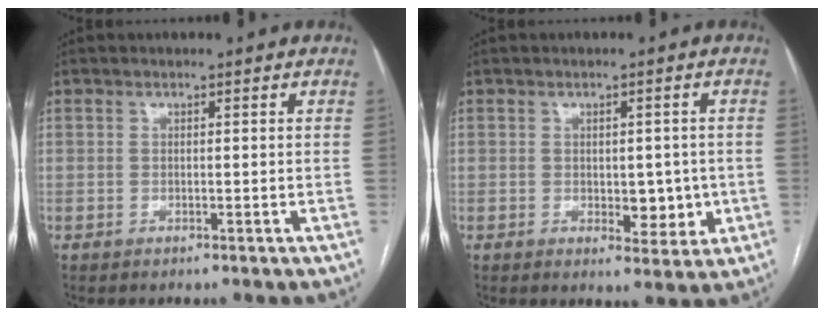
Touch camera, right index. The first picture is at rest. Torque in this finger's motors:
{"motor_torque": [0.23, 0.09, 0.07, 0.03]}